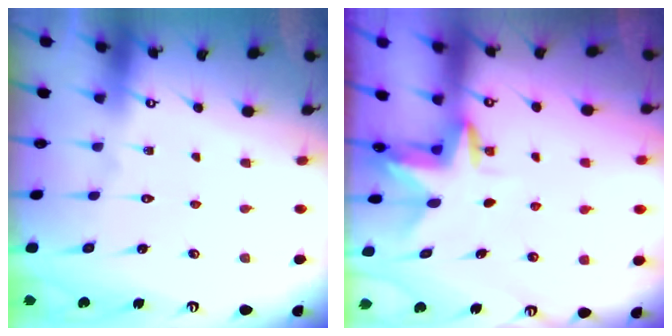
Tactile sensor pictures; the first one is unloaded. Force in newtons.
{"total": 2.6, "press": 2.6, "slide": 0.1}